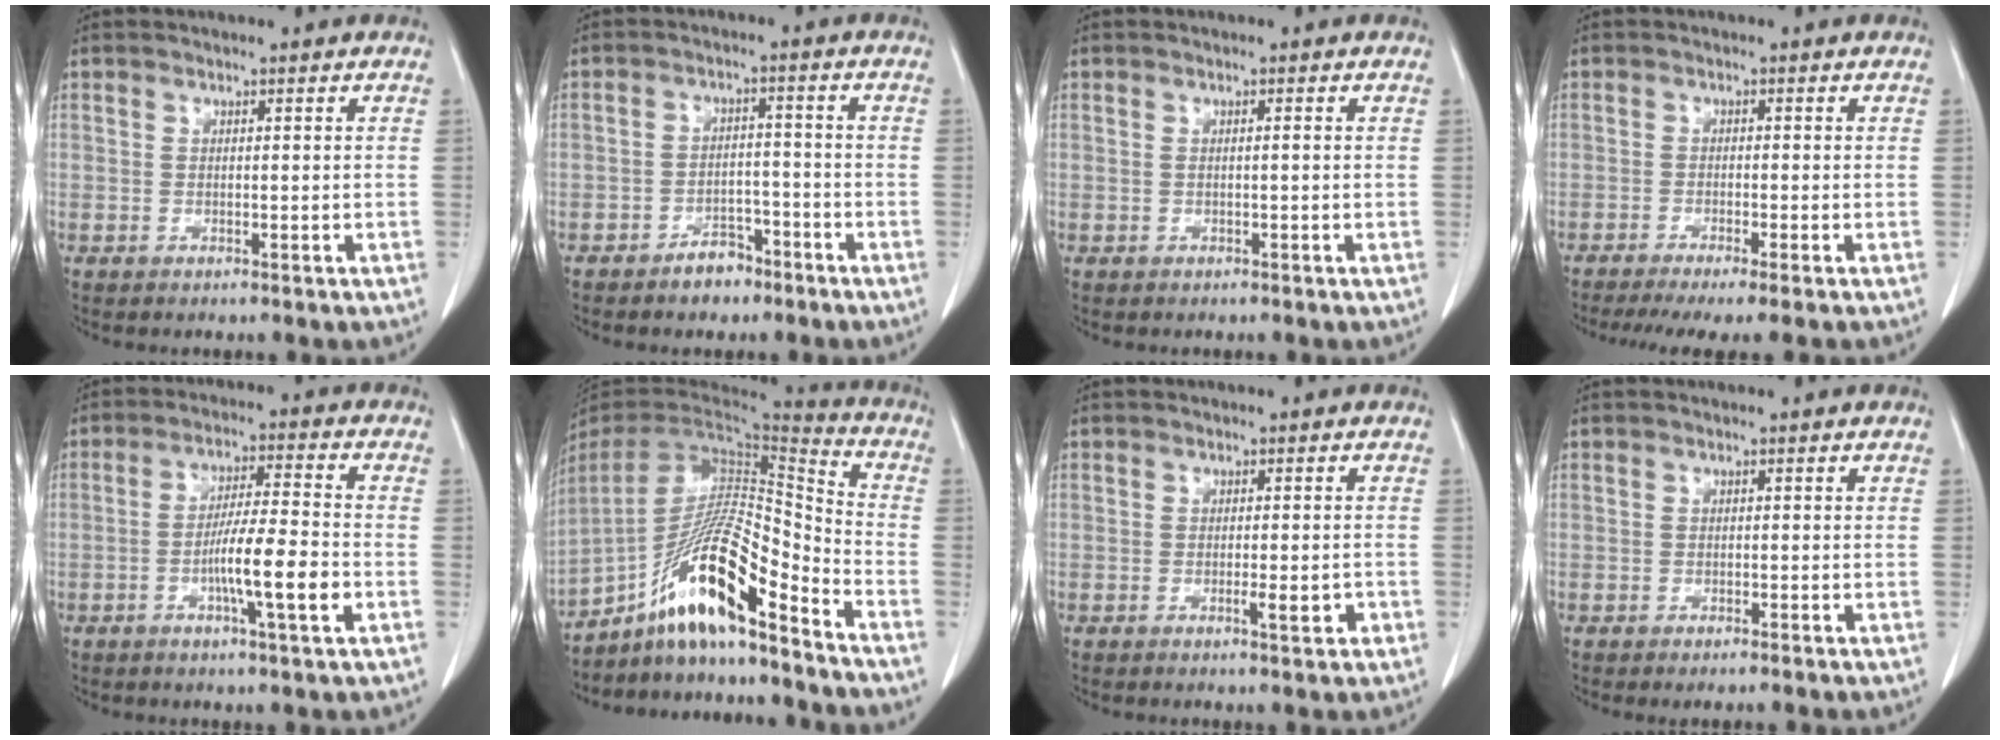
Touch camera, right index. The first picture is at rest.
{"total": 4.3, "force": [-3.1, 2.5, 1.5], "torque": [-0.022, 0.009, -0.046]}
{"total": 0.6, "force": [0.0, -0.1, 0.6], "torque": [-0.010, 0.003, 0.003]}
{"total": 7.4, "force": [-6.0, -0.5, 4.3], "torque": [-0.056, -0.012, -0.092]}
{"total": 9.2, "force": [-2.8, 0.1, 8.8], "torque": [-0.149, -0.003, -0.050]}
{"total": 16.1, "force": [-11.4, 0.8, 11.4], "torque": [-0.212, 0.003, -0.208]}
{"total": 2.6, "force": [-0.9, 0.5, 2.4], "torque": [-0.035, 0.000, -0.009]}
{"total": 0.9, "force": [-0.6, 0.0, 0.6], "torque": [-0.012, -0.002, -0.010]}